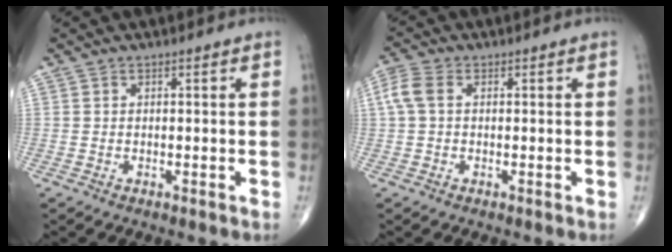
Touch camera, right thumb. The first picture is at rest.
{"total": 4.4, "force": [0.8, 2.8, 3.3], "torque": [-0.094, 0.017, 0.012]}